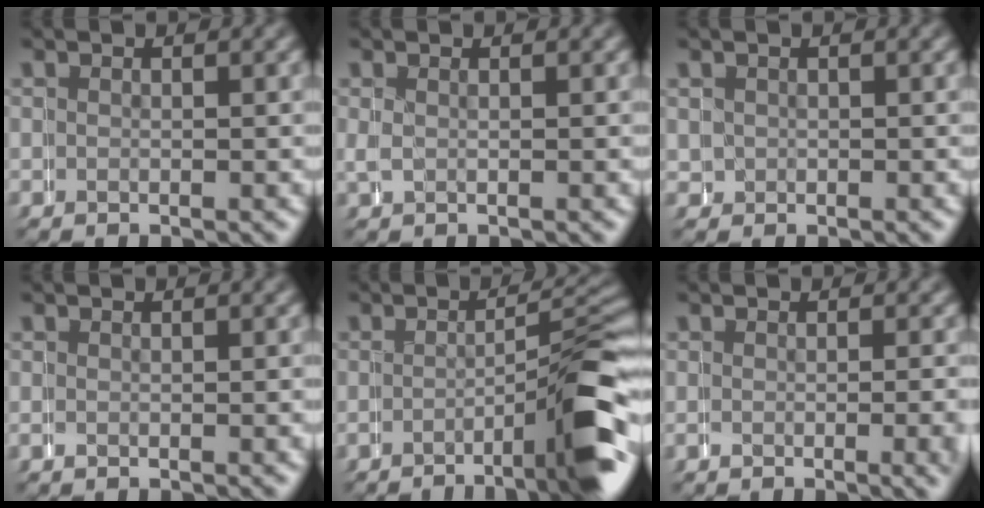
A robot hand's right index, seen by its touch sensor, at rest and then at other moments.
{"total": 1.0, "force": [0.4, 0.8, 0.5], "torque": [-0.013, 0.000, 0.010]}
{"total": 0.9, "force": [0.3, 0.9, -0.2], "torque": [0.005, 0.002, 0.009]}
{"total": 0.0}
{"total": 8.0, "force": [-3.5, 2.0, 6.9], "torque": [-0.078, 0.011, -0.056]}
{"total": 2.3, "force": [-0.5, 0.5, 2.2], "torque": [-0.019, 0.005, -0.013]}